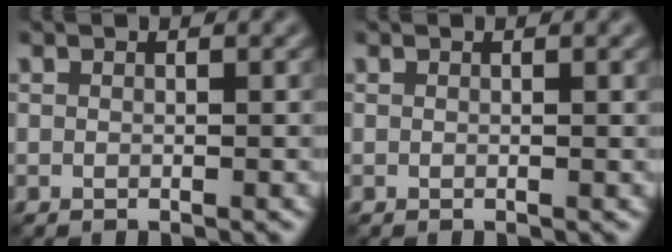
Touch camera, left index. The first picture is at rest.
{"total": 1.1, "force": [0.3, 0.3, 1.0], "torque": [-0.008, 0.004, 0.002]}